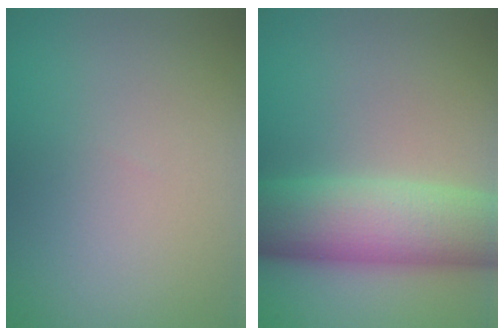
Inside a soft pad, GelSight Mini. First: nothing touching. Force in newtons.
{"total": 8.8, "press": 8.8, "slide": 0.1}